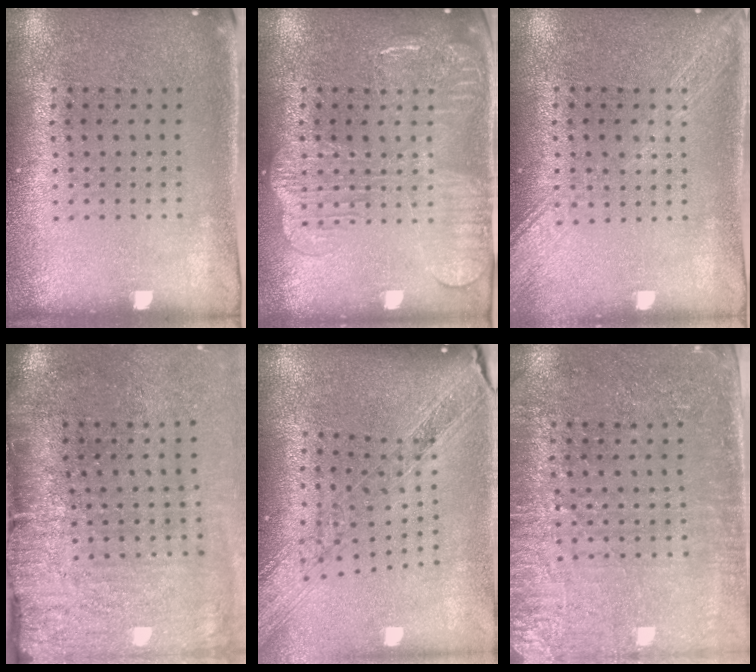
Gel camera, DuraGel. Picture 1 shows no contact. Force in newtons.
{"total": 2.0, "press": 2.0, "slide": 0.4}
{"total": 1.6, "press": 1.6, "slide": 0.3}
{"total": 4.6, "press": 3.9, "slide": 2.5}
{"total": 1.6, "press": 1.5, "slide": 0.6}
{"total": 3.3, "press": 3.0, "slide": 1.5}